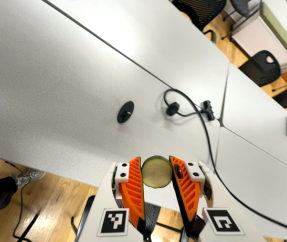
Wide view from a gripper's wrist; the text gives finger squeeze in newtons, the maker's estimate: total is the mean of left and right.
{"total": 10.3, "left": 10.9, "right": 9.7}